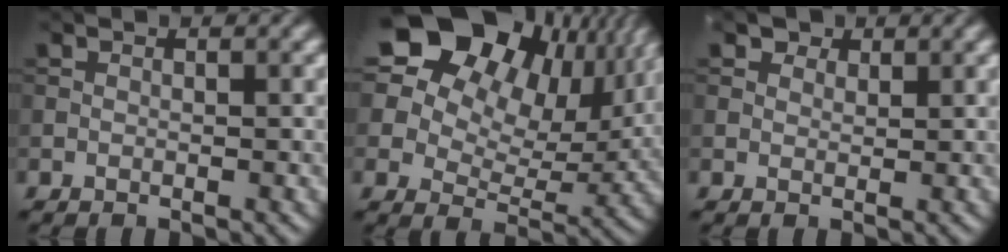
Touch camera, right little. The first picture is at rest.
{"total": 22.8, "force": [12.2, 15.7, 11.2], "torque": [-0.229, 0.061, 0.204]}
{"total": 1.8, "force": [1.4, 1.0, 0.5], "torque": [-0.011, -0.005, 0.024]}